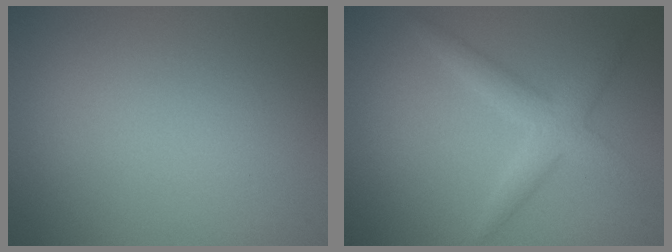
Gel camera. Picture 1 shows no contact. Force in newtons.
{"total": 3.1, "press": 3.1, "slide": 0.2}